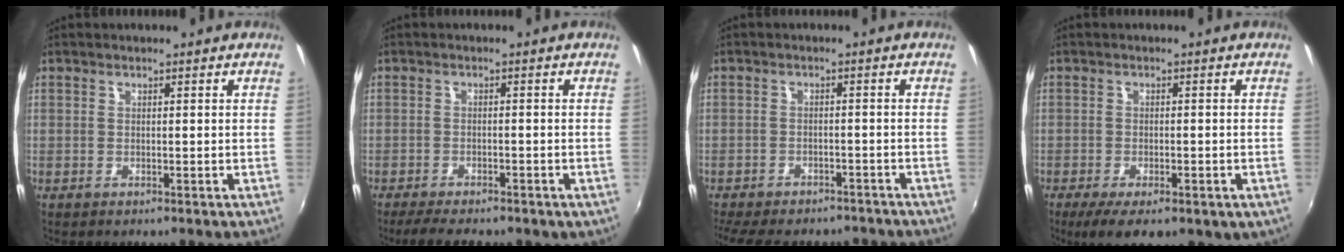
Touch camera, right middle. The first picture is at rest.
{"total": 8.4, "force": [-6.5, 3.0, 4.5], "torque": [-0.097, -0.017, -0.094]}
{"total": 12.9, "force": [-10.6, 5.4, 4.9], "torque": [-0.120, -0.002, -0.147]}
{"total": 9.6, "force": [-5.2, 4.1, 7.0], "torque": [-0.140, -0.038, -0.071]}